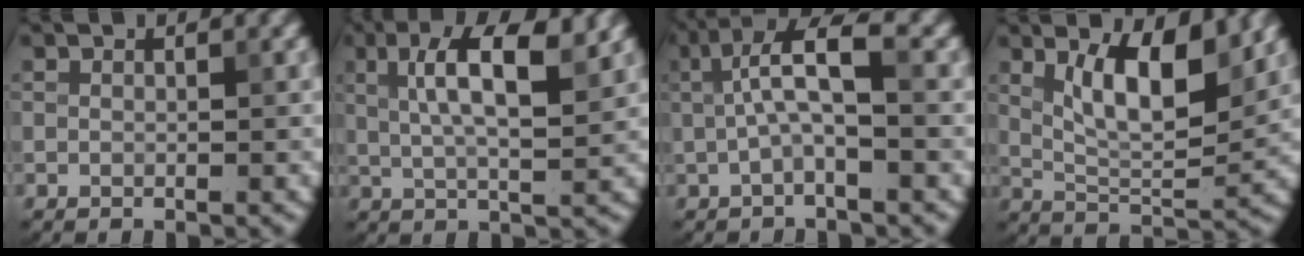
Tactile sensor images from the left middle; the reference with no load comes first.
{"total": 7.3, "force": [2.6, 2.1, 6.5], "torque": [-0.109, 0.008, 0.042]}
{"total": 4.8, "force": [0.6, 1.3, 4.6], "torque": [-0.089, 0.018, 0.003]}
{"total": 6.9, "force": [2.7, 2.4, 5.8], "torque": [-0.100, -0.004, 0.051]}